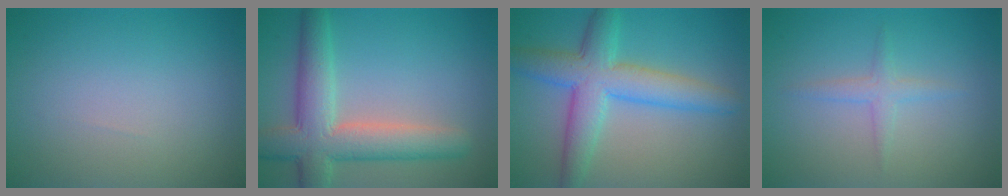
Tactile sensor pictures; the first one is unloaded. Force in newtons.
{"total": 7.1, "press": 7.1, "slide": 0.5}
{"total": 6.5, "press": 6.5, "slide": 0.1}
{"total": 1.5, "press": 1.5, "slide": 0.0}